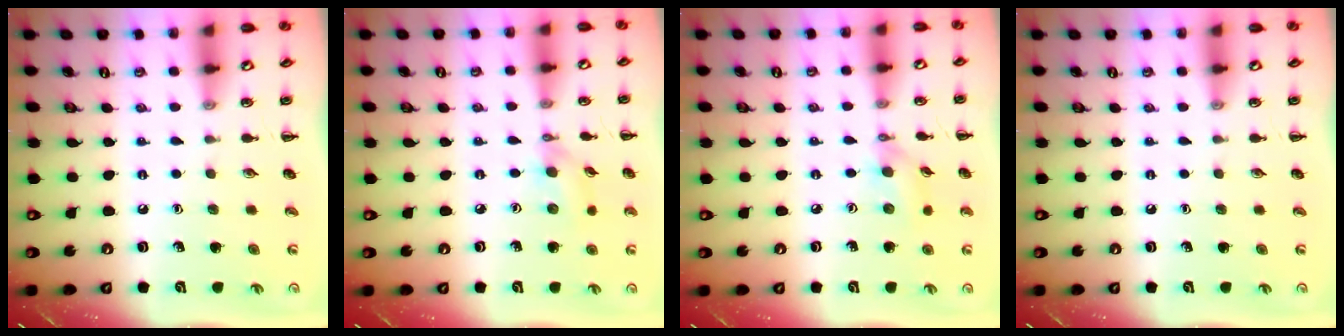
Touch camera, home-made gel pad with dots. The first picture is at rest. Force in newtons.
{"total": 6.1, "press": 6.0, "slide": 0.8}
{"total": 6.8, "press": 6.8, "slide": 0.9}
{"total": 0.0}